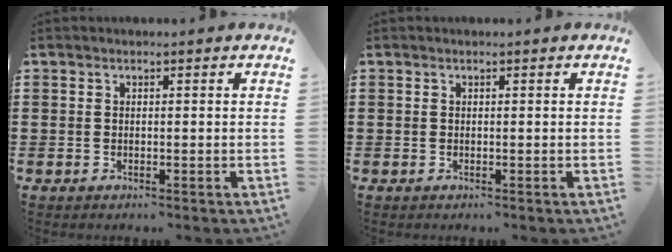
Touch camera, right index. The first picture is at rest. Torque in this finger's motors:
{"motor_torque": [0.00, 0.00, 0.00, 0.00]}